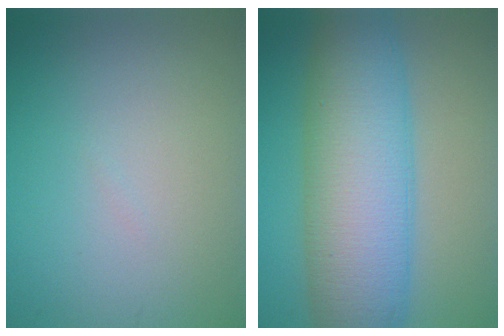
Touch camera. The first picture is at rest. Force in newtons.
{"total": 11.4, "press": 11.4, "slide": 0.1}